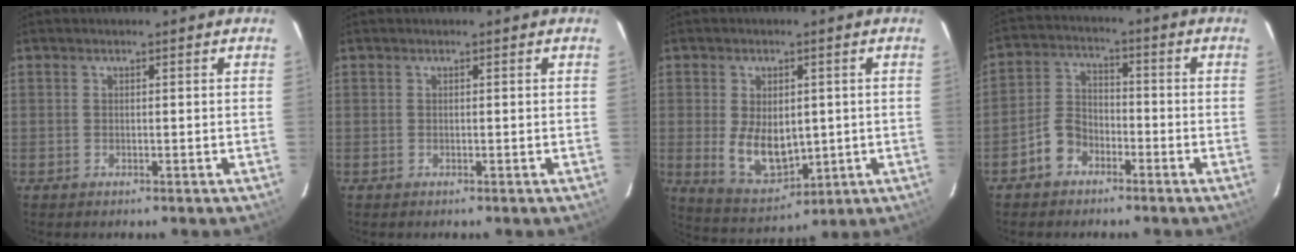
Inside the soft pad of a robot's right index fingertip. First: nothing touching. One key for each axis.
{"total": 0.0}
{"total": 9.9, "fx": -0.2, "fy": 6.1, "fz": 7.7, "tx": -0.155, "ty": -0.013, "tz": 0.016}
{"total": 6.5, "fx": -3.9, "fy": 4.5, "fz": 2.6, "tx": -0.060, "ty": 0.023, "tz": -0.073}